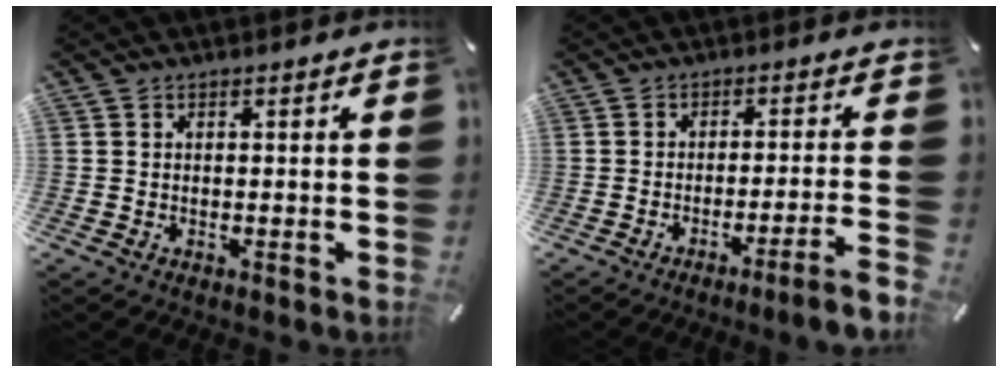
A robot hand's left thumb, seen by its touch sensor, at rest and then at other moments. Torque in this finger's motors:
{"motor_torque": [-0.17, 0.06, 0.13, 0.16, -0.02]}